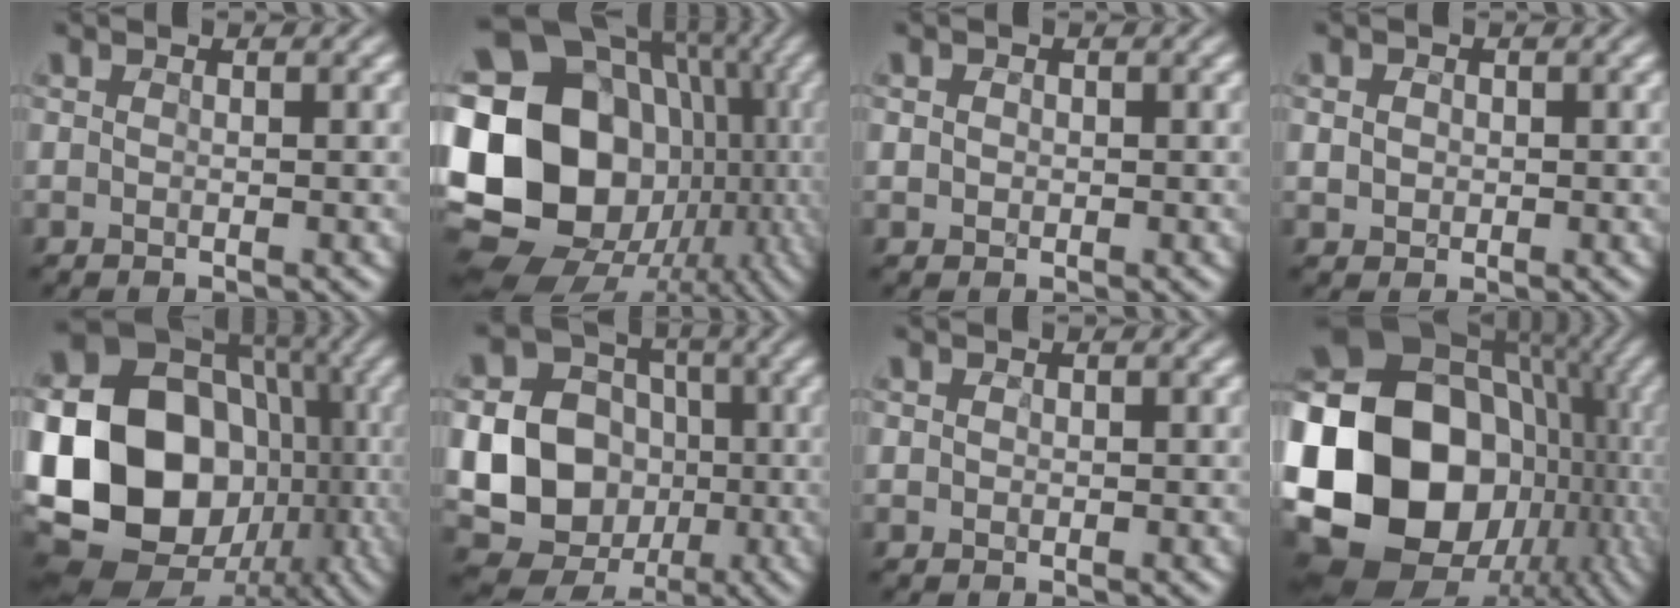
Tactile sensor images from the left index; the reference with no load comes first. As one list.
[{"total": 22.7, "force": [-0.6, 19.3, 12.0], "torque": [-0.240, 0.022, -0.034]}, {"total": 1.7, "force": [0.6, 1.5, 0.7], "torque": [0.010, 0.017, -0.010]}, {"total": 2.5, "force": [0.7, 2.2, 1.0], "torque": [-0.002, 0.021, -0.007]}, {"total": 22.9, "force": [-2.1, 19.6, 11.6], "torque": [-0.230, 0.006, -0.063]}, {"total": 14.3, "force": [-1.8, 13.1, 5.4], "torque": [-0.118, -0.015, -0.036]}, {"total": 0.8, "force": [0.3, 0.7, 0.3], "torque": [0.011, 0.006, -0.005]}, {"total": 20.7, "force": [-1.5, 16.8, 12.0], "torque": [-0.283, 0.002, -0.009]}]